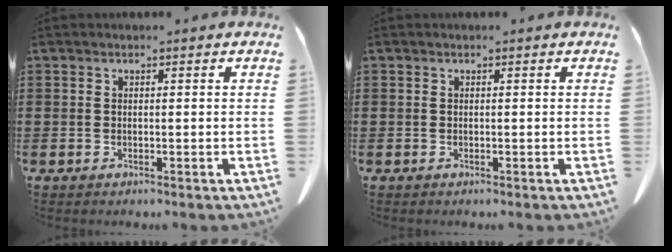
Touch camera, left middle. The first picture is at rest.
{"total": 0.0}